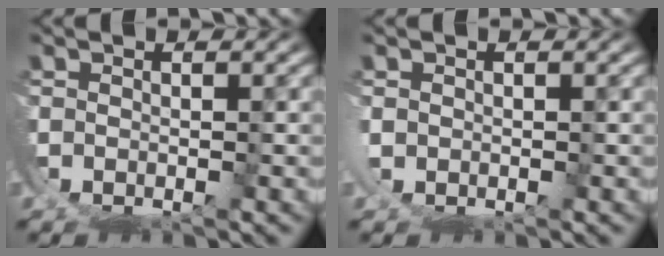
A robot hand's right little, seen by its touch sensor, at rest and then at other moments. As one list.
[{"total": 0.5, "force": [0.3, -0.1, 0.4], "torque": [-0.017, -0.006, 0.011]}]